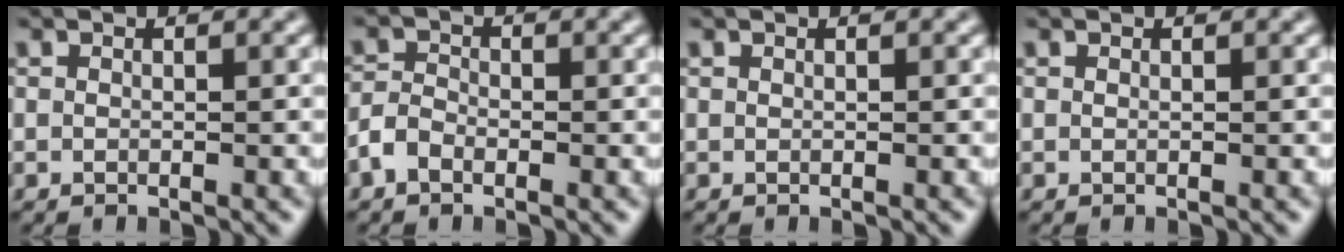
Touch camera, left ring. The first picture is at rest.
{"total": 2.0, "force": [-1.1, 1.2, 1.1], "torque": [-0.021, 0.005, -0.029]}
{"total": 0.0}
{"total": 0.0}